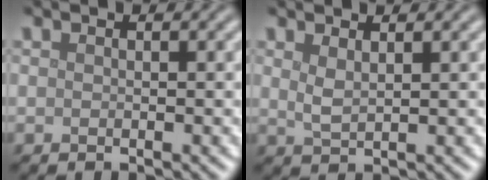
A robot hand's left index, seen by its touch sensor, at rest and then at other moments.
{"total": 1.6, "force": [1.0, 0.5, 1.1], "torque": [-0.027, -0.004, 0.022]}